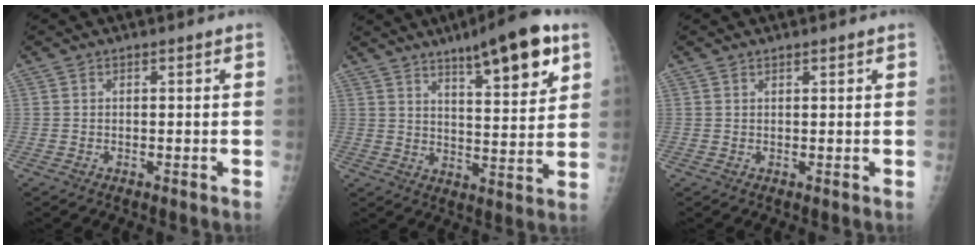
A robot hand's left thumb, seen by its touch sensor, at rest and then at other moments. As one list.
[{"total": 15.2, "force": [8.6, 3.7, 11.9], "torque": [-0.151, -0.039, 0.129]}, {"total": 0.7, "force": [0.6, 0.2, 0.3], "torque": [-0.004, -0.003, 0.011]}]